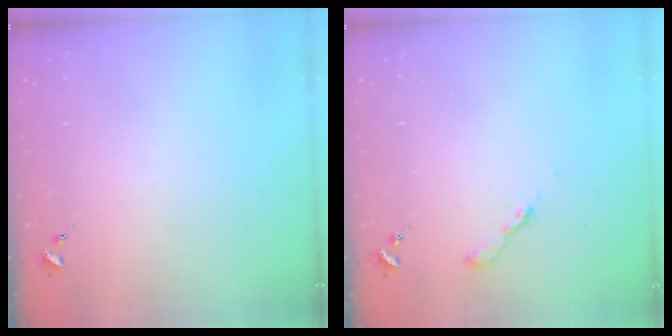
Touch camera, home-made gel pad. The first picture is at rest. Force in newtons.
{"total": 3.1, "press": 3.1, "slide": 0.2}